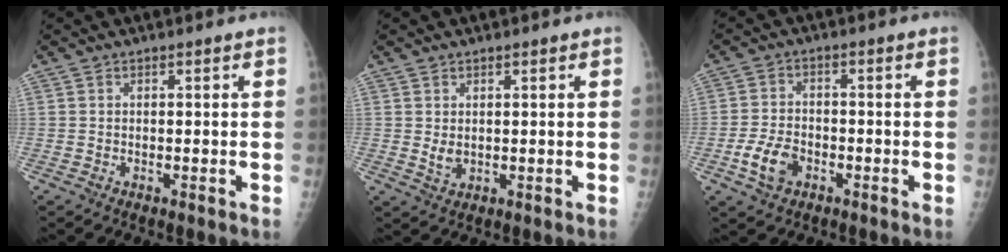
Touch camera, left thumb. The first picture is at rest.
{"total": 2.3, "force": [0.7, 1.6, 1.5], "torque": [-0.021, -0.009, 0.018]}
{"total": 6.2, "force": [-2.5, 4.2, 3.8], "torque": [-0.069, 0.010, -0.047]}